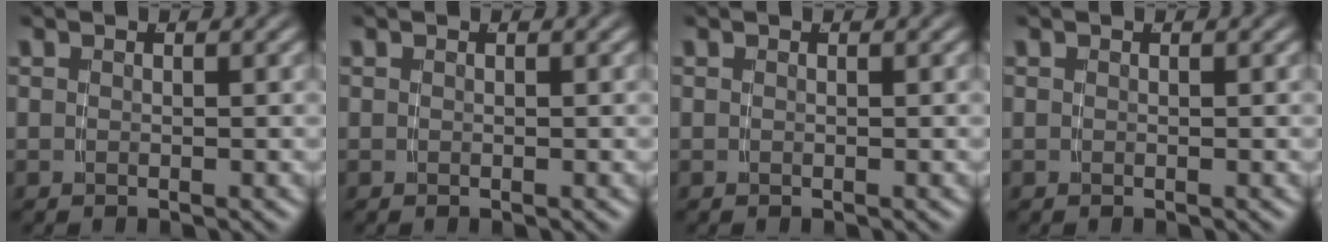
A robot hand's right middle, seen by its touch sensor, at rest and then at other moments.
{"total": 0.0}
{"total": 0.0}
{"total": 0.0}